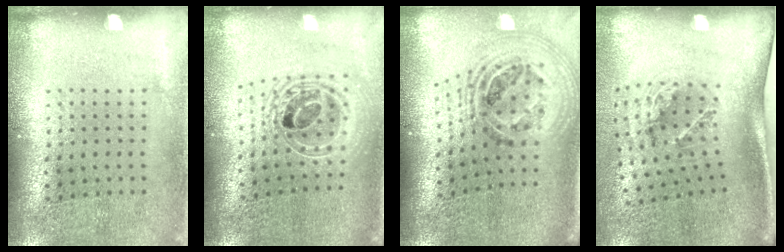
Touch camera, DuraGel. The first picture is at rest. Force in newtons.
{"total": 2.0, "press": 1.5, "slide": 1.3}
{"total": 1.9, "press": 1.6, "slide": 1.1}
{"total": 2.0, "press": 1.3, "slide": 1.6}